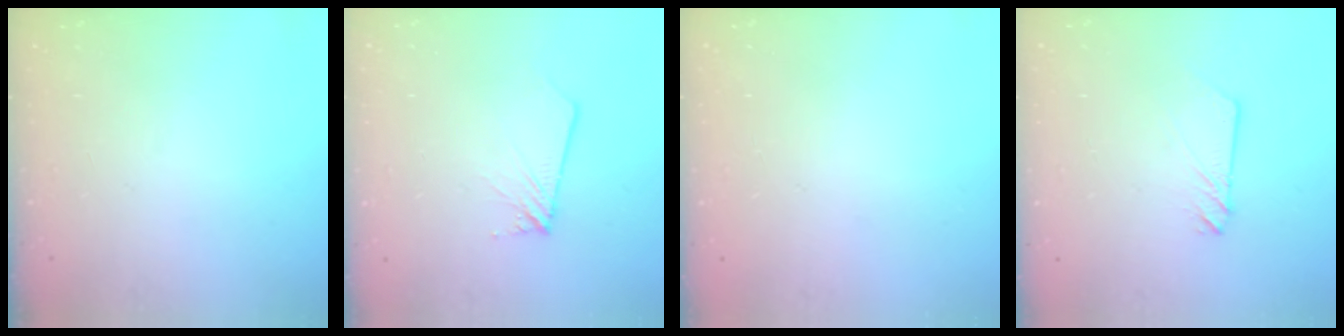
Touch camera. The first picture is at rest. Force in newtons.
{"total": 2.0, "press": 2.0, "slide": 0.1}
{"total": 0.0}
{"total": 2.3, "press": 2.3, "slide": 0.2}